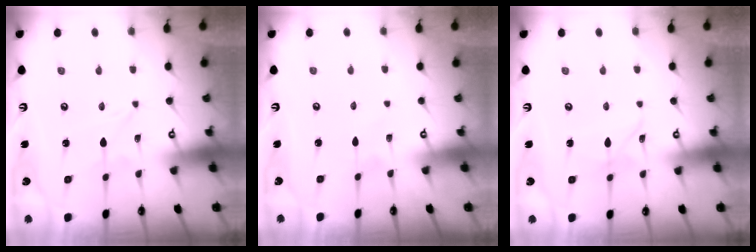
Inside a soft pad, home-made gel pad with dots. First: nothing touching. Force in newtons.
{"total": 1.4, "press": 1.4, "slide": 0.1}
{"total": 4.6, "press": 4.5, "slide": 0.4}